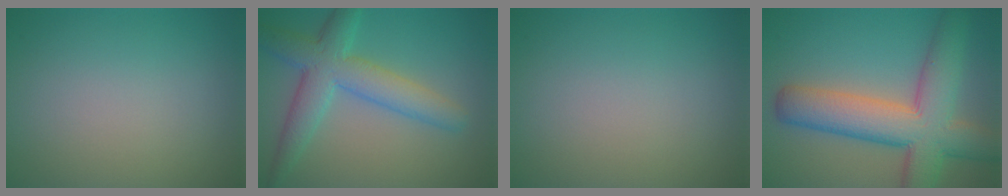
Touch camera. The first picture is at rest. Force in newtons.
{"total": 5.8, "press": 5.8, "slide": 0.2}
{"total": 0.0}
{"total": 9.8, "press": 9.7, "slide": 0.6}